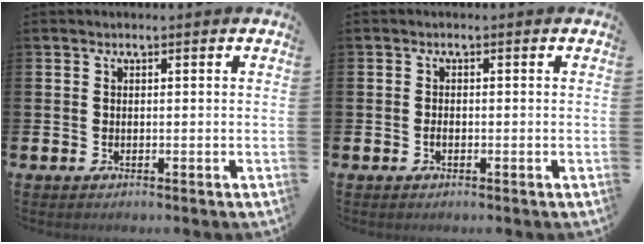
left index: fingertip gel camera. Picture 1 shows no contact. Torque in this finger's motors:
{"motor_torque": [0.15, 0.14, 0.00, 0.00]}